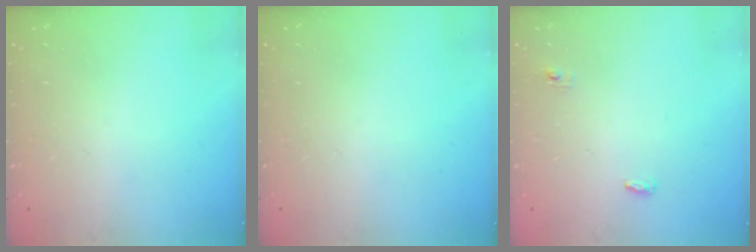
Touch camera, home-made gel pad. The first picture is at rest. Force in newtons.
{"total": 0.0}
{"total": 3.6, "press": 3.4, "slide": 1.0}